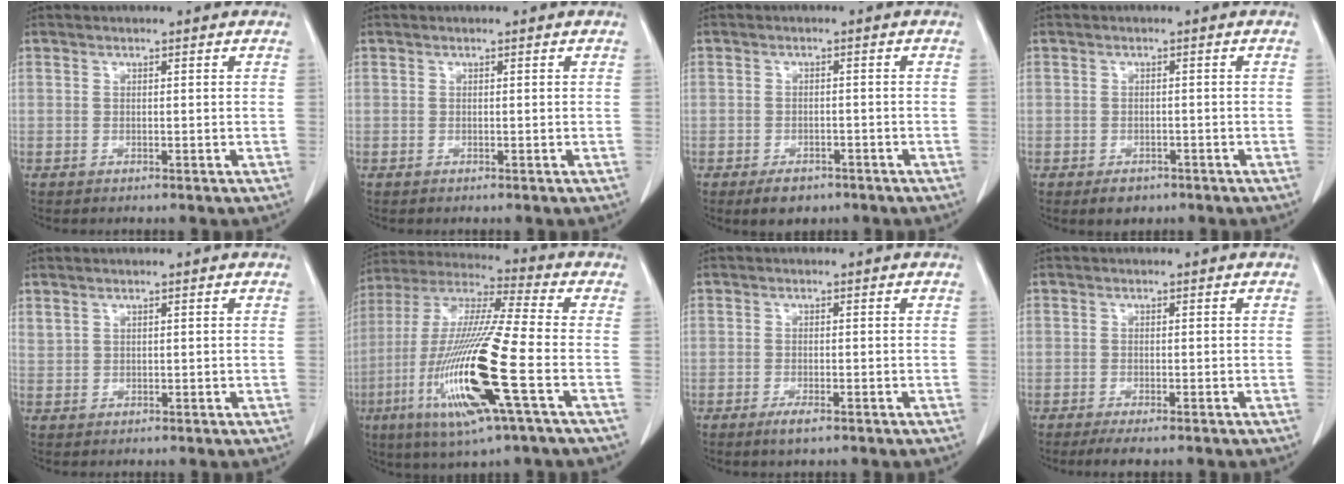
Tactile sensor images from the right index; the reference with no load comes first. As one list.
[{"total": 0.0}, {"total": 3.8, "force": [-2.6, 2.1, 1.7], "torque": [-0.023, -0.001, -0.031]}, {"total": 2.0, "force": [-1.3, 1.4, 0.7], "torque": [-0.007, 0.000, -0.011]}, {"total": 1.2, "force": [1.1, 0.4, 0.2], "torque": [-0.003, 0.010, 0.025]}, {"total": 20.2, "force": [-6.2, 0.7, 19.2], "torque": [-0.415, -0.028, -0.122]}, {"total": 2.1, "force": [-1.3, 0.4, 1.6], "torque": [-0.028, -0.004, -0.023]}, {"total": 3.0, "force": [-2.3, 0.4, 1.9], "torque": [-0.026, -0.009, -0.035]}]